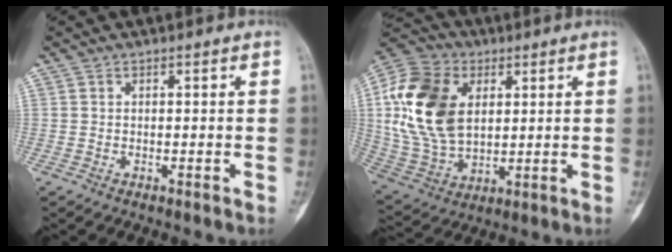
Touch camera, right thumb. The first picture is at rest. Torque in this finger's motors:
{"motor_torque": [1.78, 1.80, 1.03, -0.51, 0.36]}